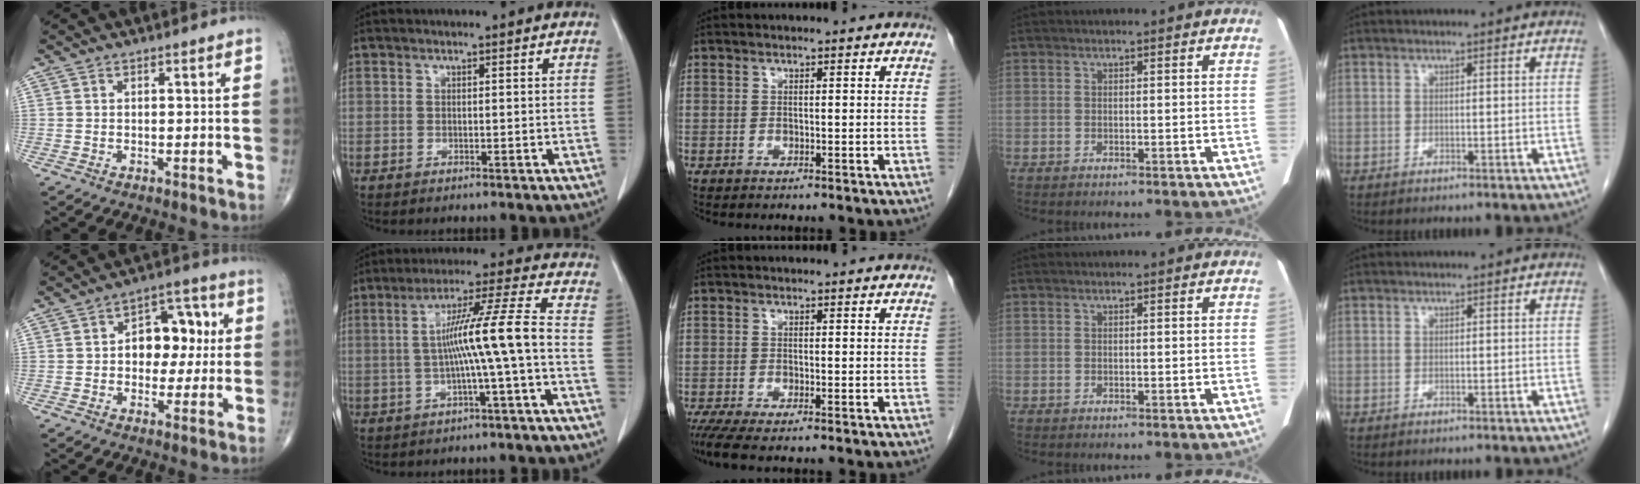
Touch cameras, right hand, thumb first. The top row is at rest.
{"thumb": {"total": 12.4, "force": [1.1, 8.5, 9.0], "torque": [-0.077, 0.026, 0.012]}, "index": {"total": 9.7, "force": [-1.3, -1.3, 9.5], "torque": [-0.162, 0.020, -0.018]}, "middle": {"total": 3.4, "force": [-2.4, 0.3, 2.3], "torque": [-0.047, -0.010, -0.047]}}